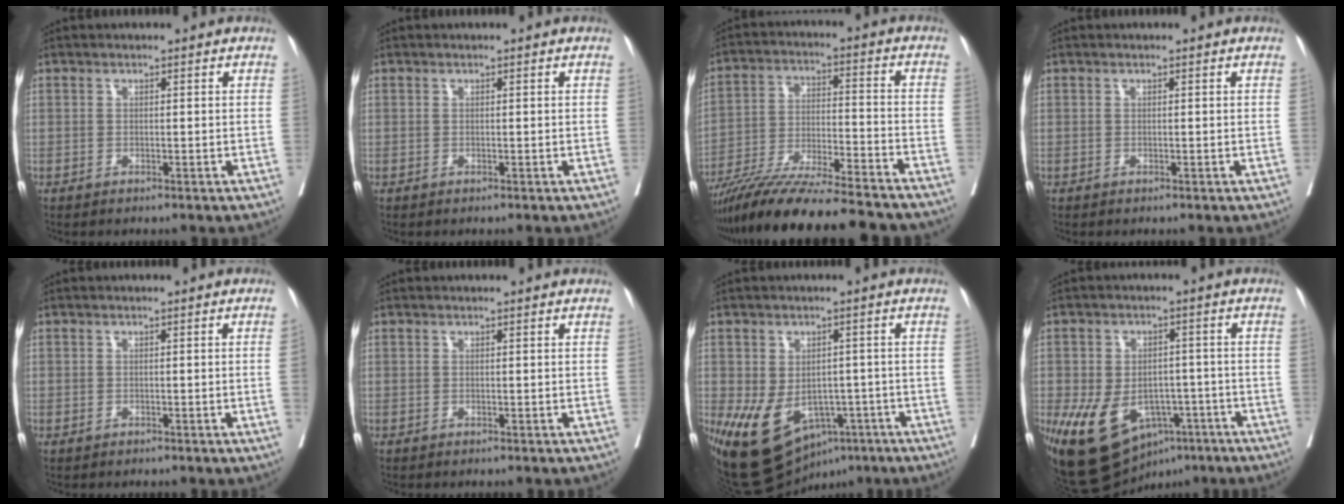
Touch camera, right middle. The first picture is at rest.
{"total": 0.0}
{"total": 21.4, "force": [-18.8, 1.2, 10.1], "torque": [-0.172, -0.030, -0.304]}
{"total": 0.0}
{"total": 0.8, "force": [-0.2, -0.1, 0.8], "torque": [-0.012, 0.004, -0.003]}
{"total": 0.0}
{"total": 14.7, "force": [-7.0, 9.4, 8.9], "torque": [-0.169, -0.003, -0.092]}
{"total": 16.0, "force": [-7.4, 10.2, 9.8], "torque": [-0.193, 0.003, -0.100]}